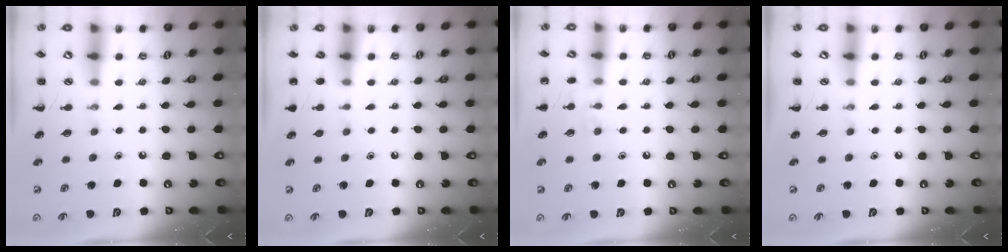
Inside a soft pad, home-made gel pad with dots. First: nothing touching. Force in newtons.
{"total": 1.1, "press": 1.0, "slide": 0.2}
{"total": 6.3, "press": 6.2, "slide": 1.2}
{"total": 0.0}